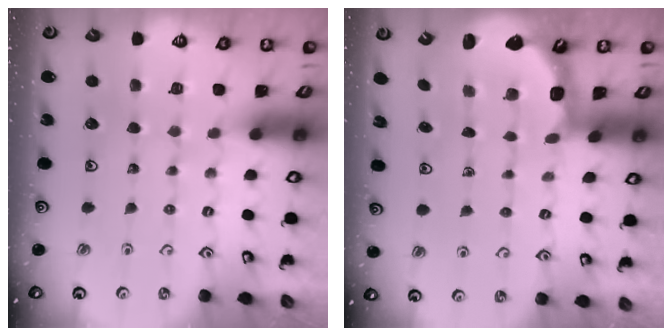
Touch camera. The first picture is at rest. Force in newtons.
{"total": 2.5, "press": 2.1, "slide": 1.3}